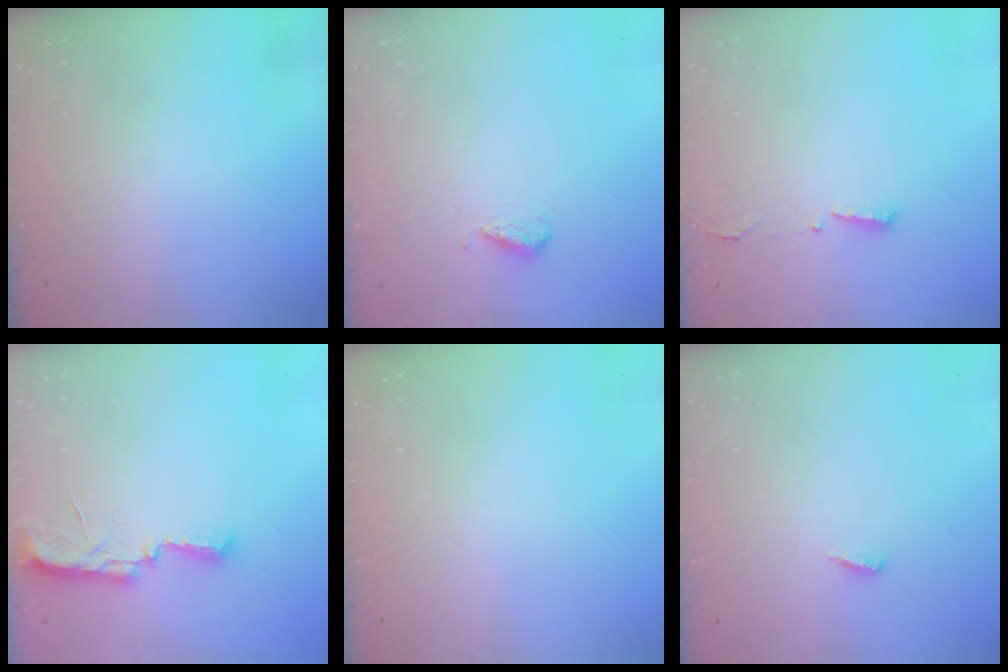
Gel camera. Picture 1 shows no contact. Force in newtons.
{"total": 4.0, "press": 3.8, "slide": 1.2}
{"total": 2.9, "press": 2.8, "slide": 0.6}
{"total": 7.2, "press": 7.2, "slide": 0.7}
{"total": 0.0}
{"total": 3.9, "press": 3.9, "slide": 0.3}